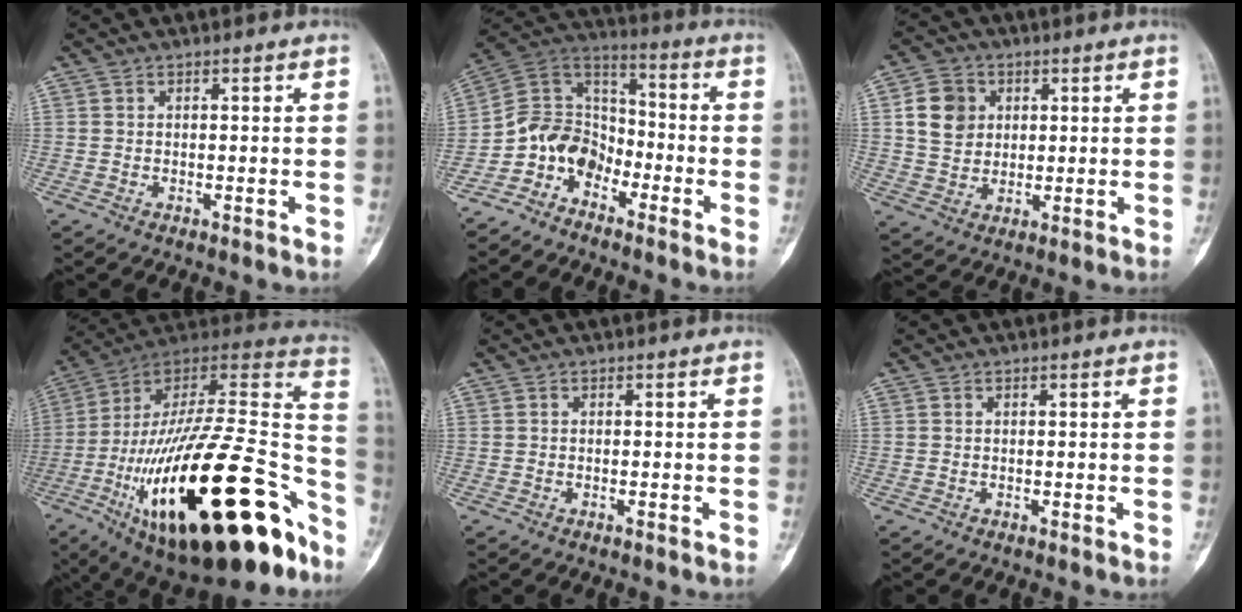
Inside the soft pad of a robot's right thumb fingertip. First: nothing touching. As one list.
[{"total": 10.4, "force": [-6.1, 7.5, 3.9], "torque": [-0.048, 0.085, -0.134]}, {"total": 8.1, "force": [2.1, 6.8, 3.9], "torque": [-0.045, -0.001, 0.040]}, {"total": 41.2, "force": [-17.4, 15.4, 34.0], "torque": [-0.514, 0.054, -0.276]}, {"total": 0.0}, {"total": 0.0}]